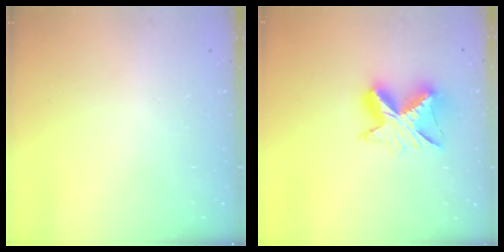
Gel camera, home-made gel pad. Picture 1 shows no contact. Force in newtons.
{"total": 10.4, "press": 10.4, "slide": 0.7}